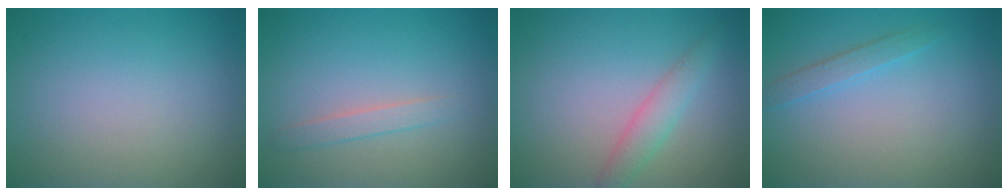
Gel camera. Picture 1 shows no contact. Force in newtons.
{"total": 1.4, "press": 1.4, "slide": 0.1}
{"total": 2.3, "press": 2.3, "slide": 0.1}
{"total": 1.4, "press": 1.4, "slide": 0.0}